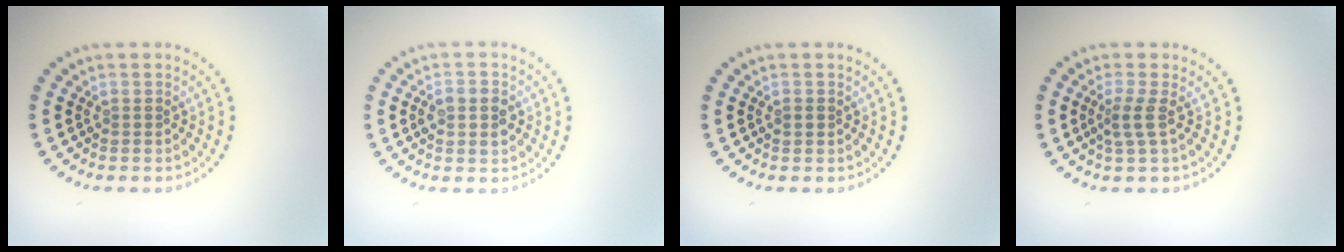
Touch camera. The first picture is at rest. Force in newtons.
{"total": 2.9, "press": 2.9, "slide": 0.1}
{"total": 1.0, "press": 1.0, "slide": 0.0}
{"total": 2.0, "press": 1.3, "slide": 1.4}